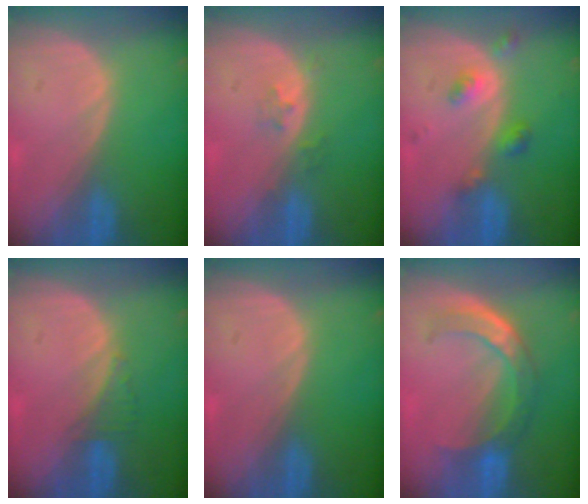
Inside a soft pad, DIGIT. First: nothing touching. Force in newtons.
{"total": 2.1, "press": 1.8, "slide": 1.2}
{"total": 4.4, "press": 4.0, "slide": 2.0}
{"total": 1.9, "press": 1.8, "slide": 0.7}
{"total": 0.0}
{"total": 8.0, "press": 6.7, "slide": 4.3}